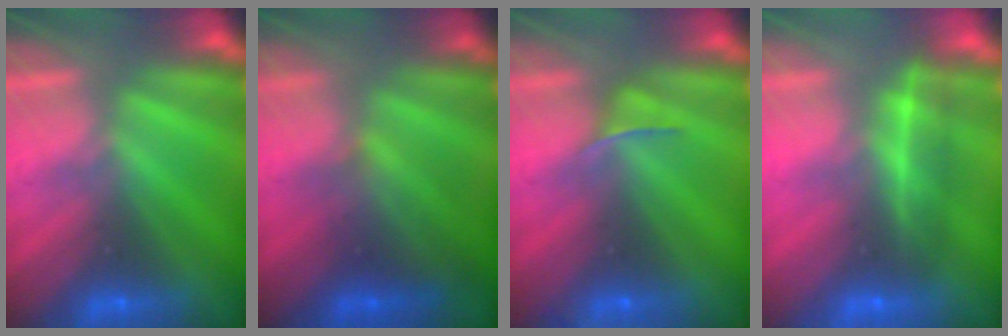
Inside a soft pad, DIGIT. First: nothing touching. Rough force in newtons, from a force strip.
{"total": 2.5}
{"total": 2.6}
{"total": 2.0}